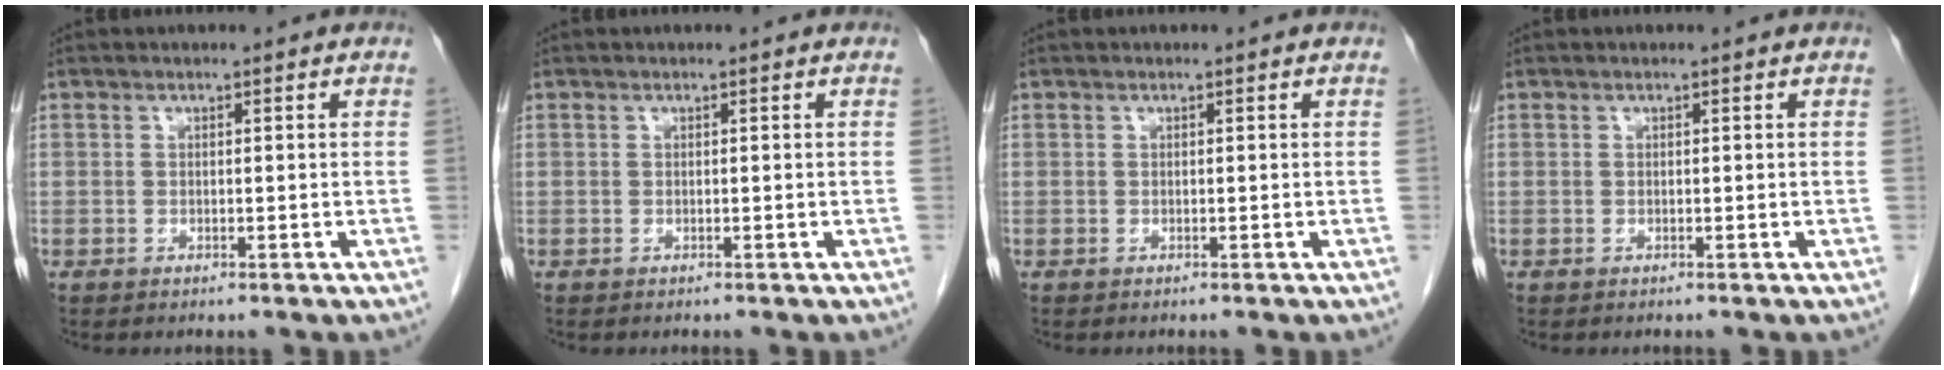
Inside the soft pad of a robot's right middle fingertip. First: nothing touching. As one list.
[{"total": 0.0}, {"total": 0.0}, {"total": 0.0}]